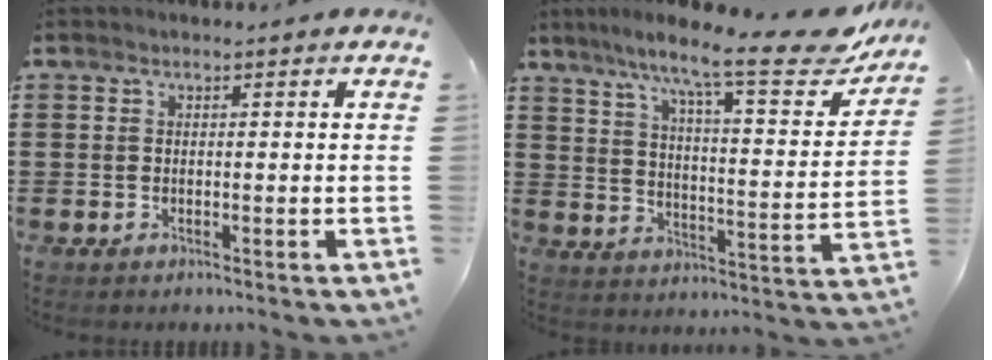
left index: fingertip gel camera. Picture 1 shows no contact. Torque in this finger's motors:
{"motor_torque": [0.36, -0.33, 0.56, 0.21]}